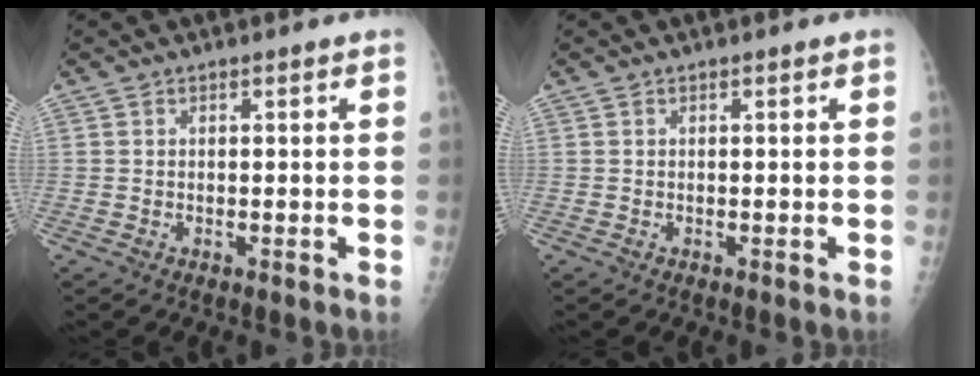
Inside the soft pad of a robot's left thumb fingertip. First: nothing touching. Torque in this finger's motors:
{"motor_torque": [0.00, 0.00, 0.01, -0.01, 0.00]}